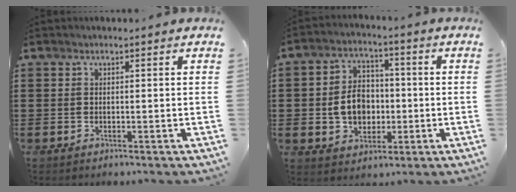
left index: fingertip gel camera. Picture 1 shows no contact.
{"total": 7.3, "force": [-0.7, 5.7, 4.4], "torque": [-0.089, 0.005, -0.017]}